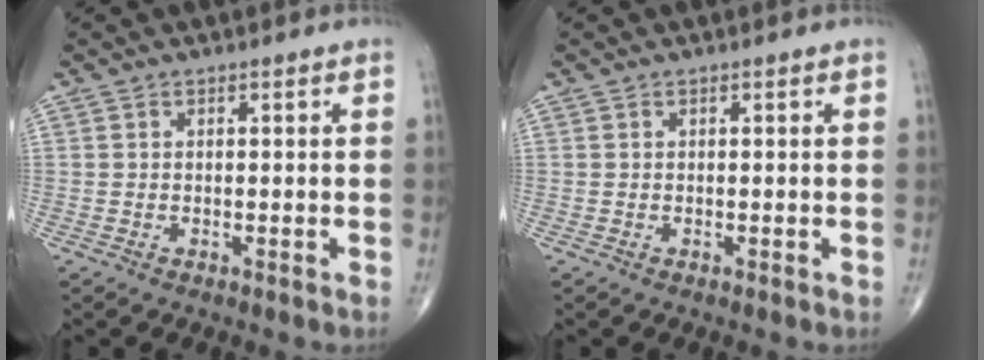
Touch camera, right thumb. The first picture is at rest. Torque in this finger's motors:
{"motor_torque": [-0.01, 0.01, 0.00, 0.00, 0.00]}